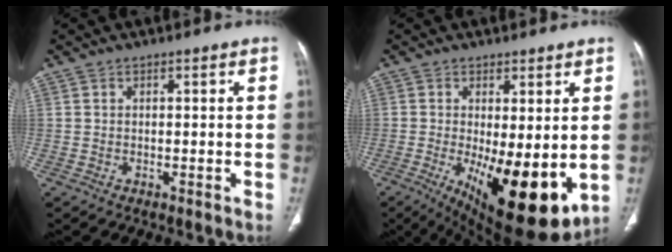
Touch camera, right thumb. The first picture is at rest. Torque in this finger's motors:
{"motor_torque": [2.43, 2.58, 0.66, -0.43, 0.47]}